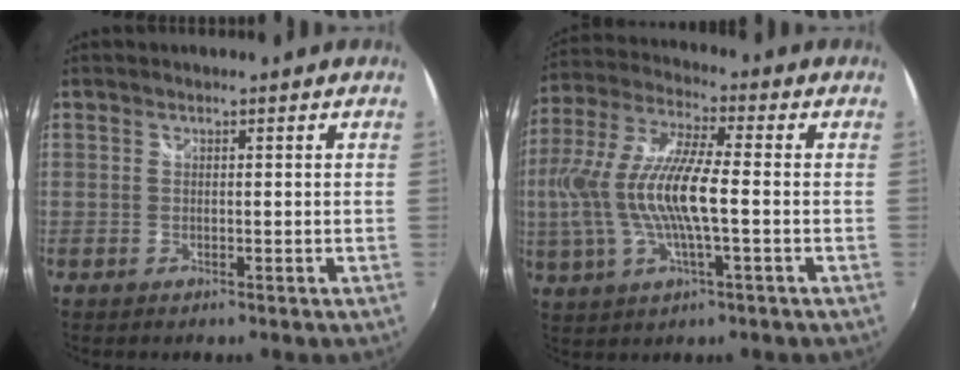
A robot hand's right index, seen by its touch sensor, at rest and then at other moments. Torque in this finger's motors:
{"motor_torque": [0.63, -0.13, 0.75, 0.21]}